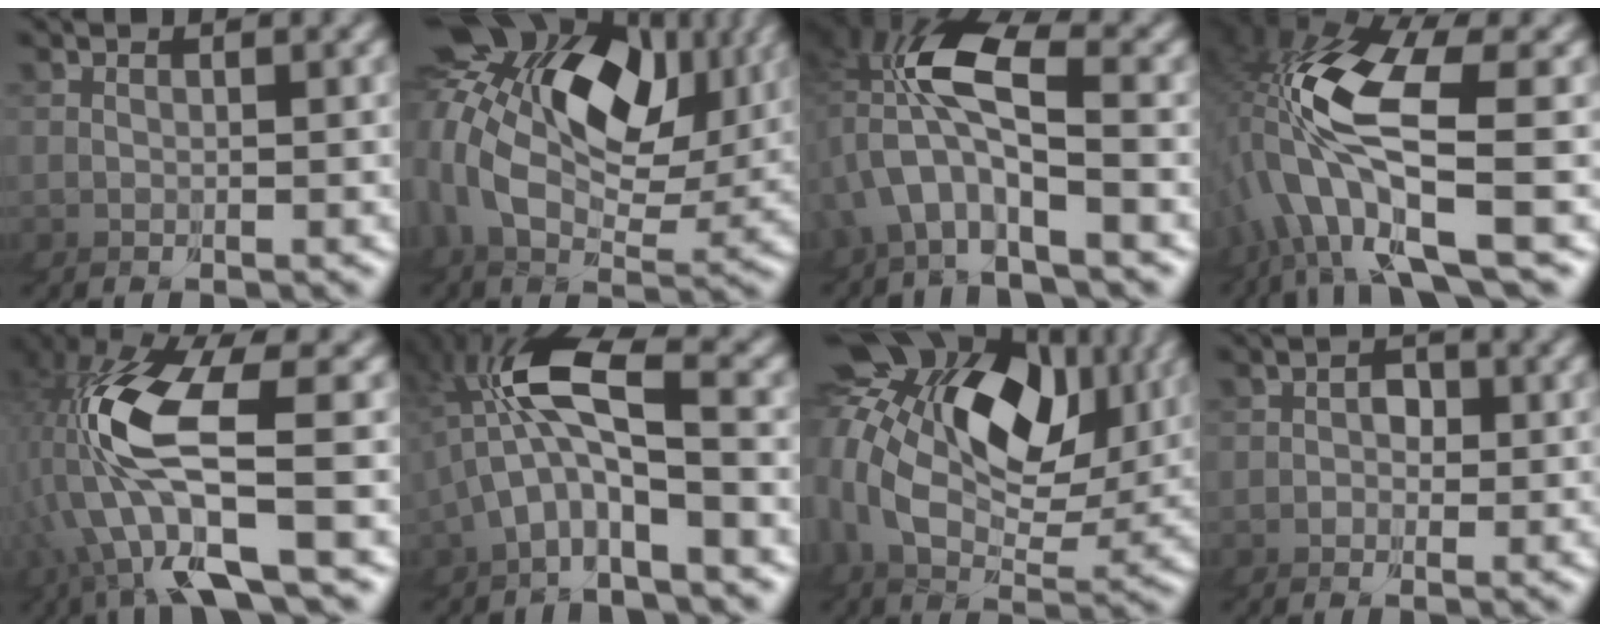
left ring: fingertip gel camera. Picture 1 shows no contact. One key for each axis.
{"total": 12.3, "fx": 2.6, "fy": 8.2, "fz": 8.8, "tx": -0.146, "ty": 0.018, "tz": 0.024}
{"total": 4.5, "fx": -1.1, "fy": 2.3, "fz": 3.7, "tx": -0.121, "ty": -0.005, "tz": -0.015}
{"total": 7.2, "fx": 0.9, "fy": 3.0, "fz": 6.5, "tx": -0.175, "ty": 0.012, "tz": 0.009}
{"total": 6.0, "fx": -0.4, "fy": 2.5, "fz": 5.5, "tx": -0.201, "ty": -0.009, "tz": 0.004}
{"total": 4.9, "fx": -1.0, "fy": 3.1, "fz": 3.7, "tx": -0.127, "ty": -0.011, "tz": -0.008}
{"total": 12.5, "fx": 3.5, "fy": 8.0, "fz": 8.9, "tx": -0.138, "ty": 0.029, "tz": 0.033}
{"total": 2.8, "fx": 0.2, "fy": 2.8, "fz": 0.1, "tx": -0.020, "ty": -0.009, "tz": 0.002}